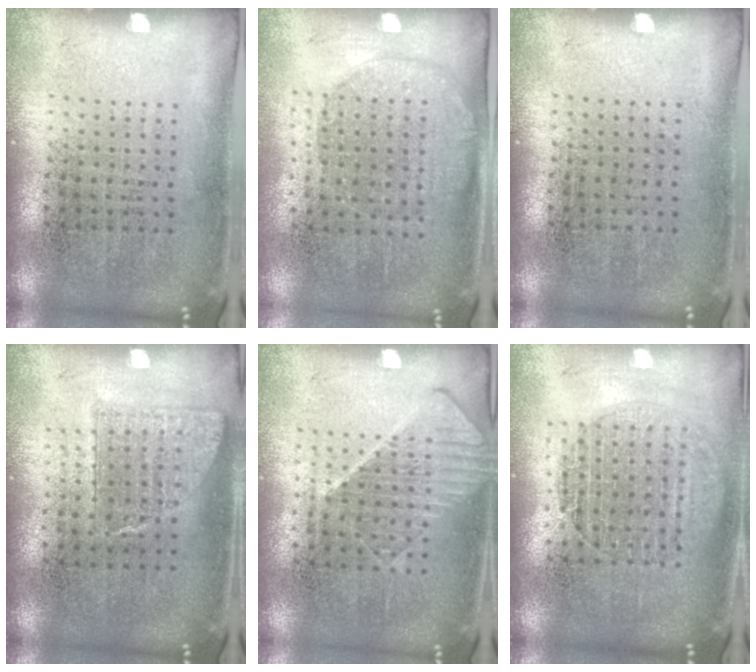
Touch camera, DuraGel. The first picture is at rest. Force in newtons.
{"total": 1.5, "press": 1.3, "slide": 0.7}
{"total": 0.0}
{"total": 0.8, "press": 0.7, "slide": 0.3}
{"total": 1.1, "press": 1.0, "slide": 0.5}
{"total": 1.6, "press": 1.4, "slide": 0.7}